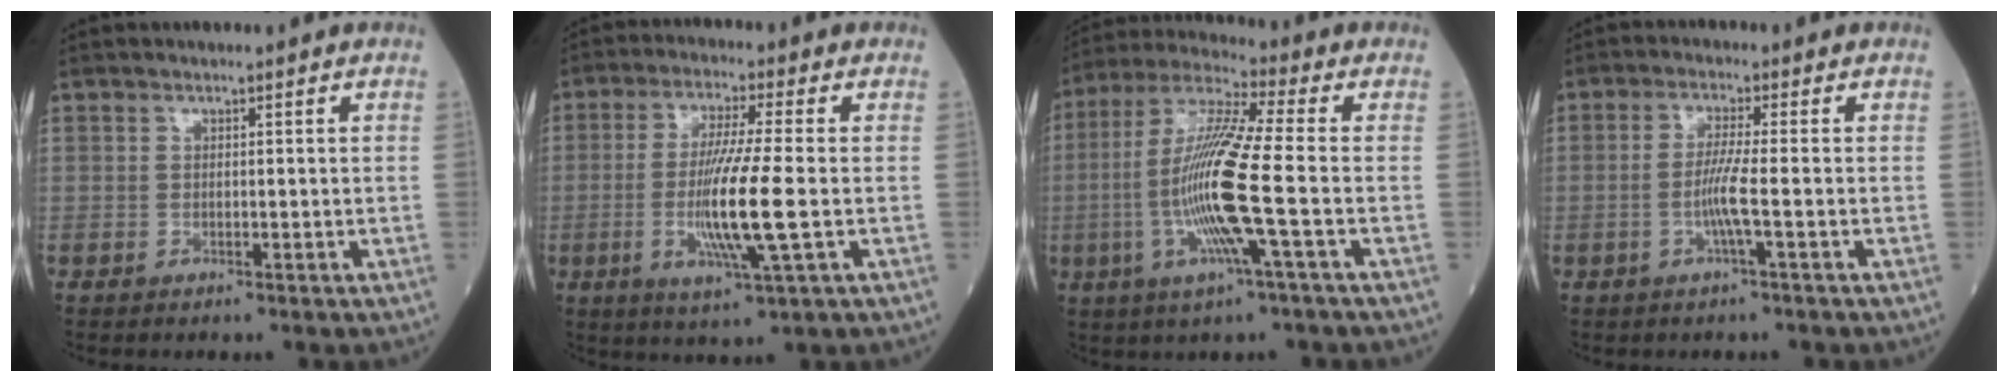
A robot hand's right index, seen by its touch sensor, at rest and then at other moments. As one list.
[{"total": 10.8, "force": [-1.7, -0.4, 10.6], "torque": [-0.211, -0.016, -0.037]}, {"total": 14.2, "force": [-2.9, -0.3, 13.9], "torque": [-0.286, -0.005, -0.067]}, {"total": 4.1, "force": [-1.1, -0.7, 3.9], "torque": [-0.080, -0.003, -0.025]}]